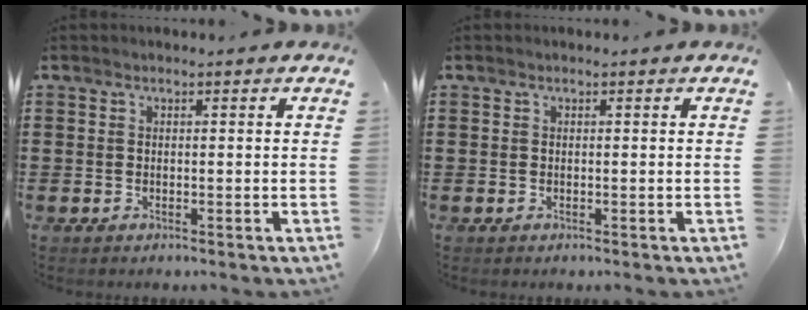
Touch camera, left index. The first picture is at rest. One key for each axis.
{"total": 0.0}